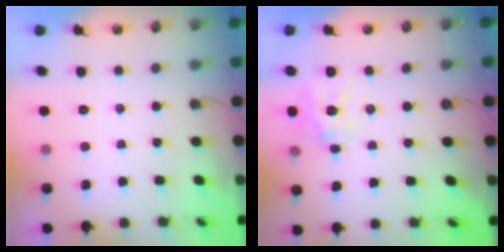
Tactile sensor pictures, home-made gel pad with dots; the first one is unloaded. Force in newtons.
{"total": 11.4, "press": 11.3, "slide": 1.5}